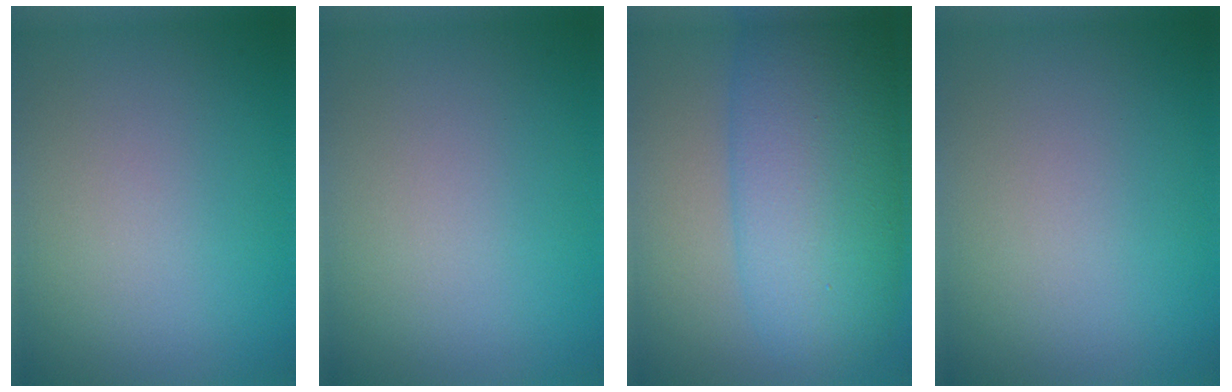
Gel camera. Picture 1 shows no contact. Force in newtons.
{"total": 0.0}
{"total": 10.6, "press": 10.6, "slide": 0.2}
{"total": 0.0}